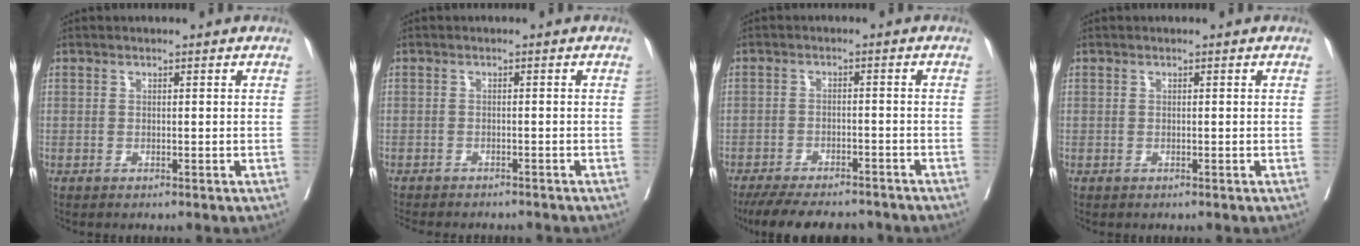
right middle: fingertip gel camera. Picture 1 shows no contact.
{"total": 9.3, "force": [-8.5, 2.2, 3.2], "torque": [-0.049, -0.009, -0.107]}
{"total": 12.9, "force": [-11.4, 3.4, 5.1], "torque": [-0.088, -0.004, -0.157]}
{"total": 0.0}